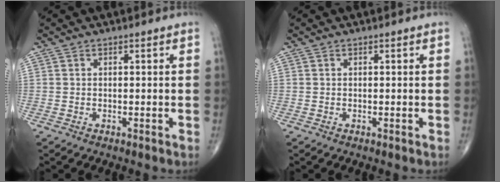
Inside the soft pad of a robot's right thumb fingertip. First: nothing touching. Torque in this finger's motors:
{"motor_torque": [-0.01, 0.02, 0.00, 0.00, 0.02]}